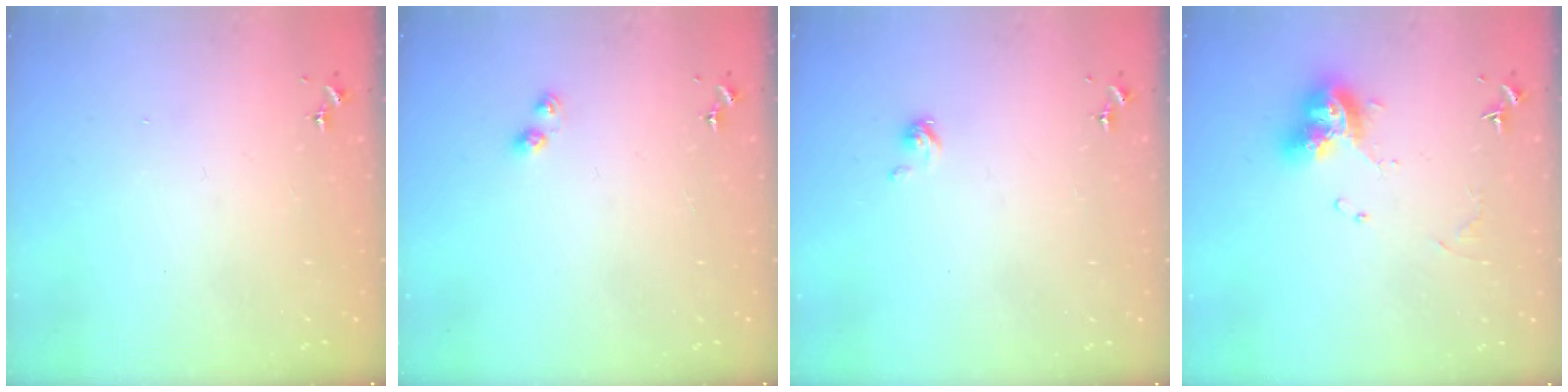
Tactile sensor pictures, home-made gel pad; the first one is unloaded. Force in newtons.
{"total": 5.3, "press": 5.2, "slide": 0.7}
{"total": 2.4, "press": 2.4, "slide": 0.3}
{"total": 11.1, "press": 11.0, "slide": 1.3}